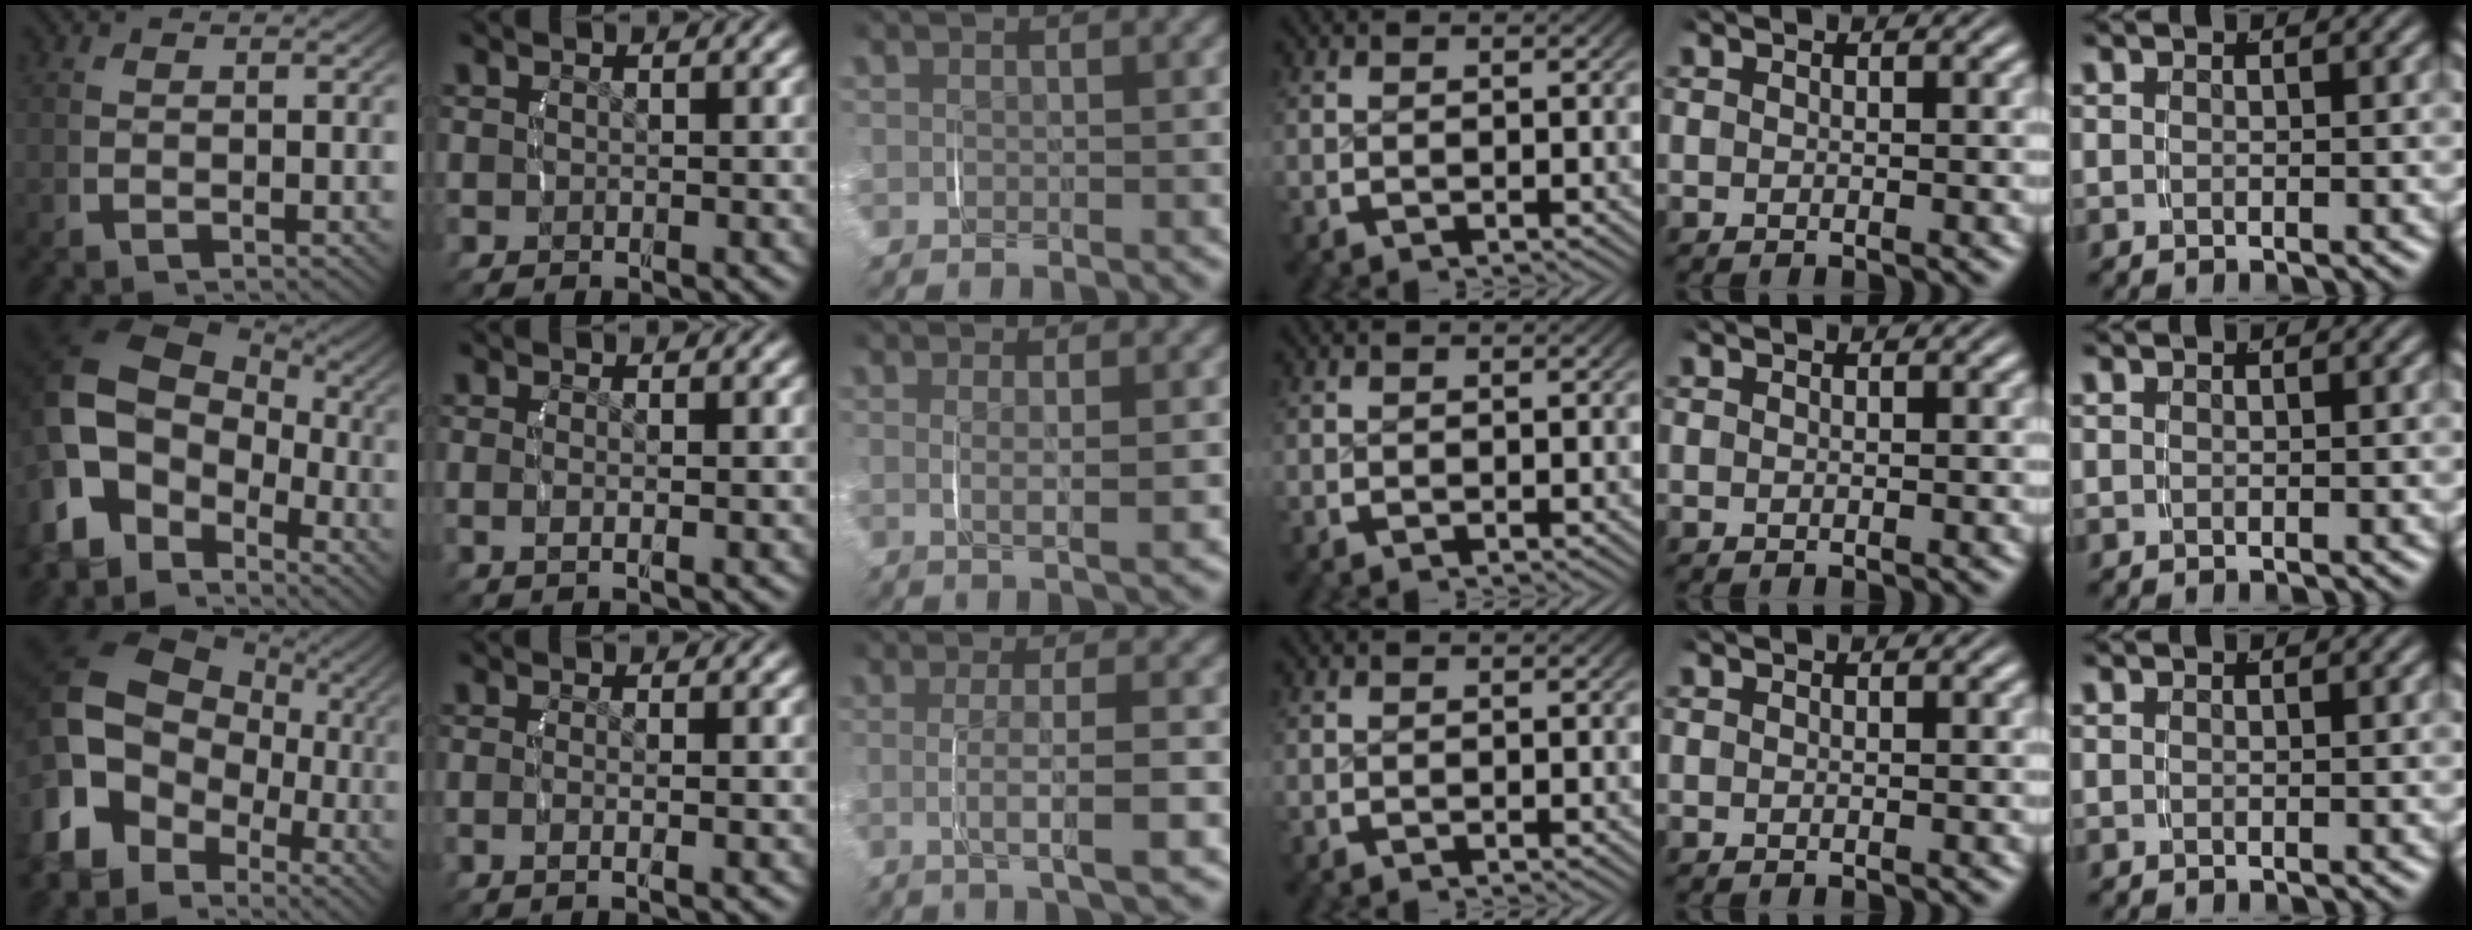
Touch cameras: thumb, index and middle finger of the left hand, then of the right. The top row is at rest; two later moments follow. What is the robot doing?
{"motion": "lift_and_place", "object": "napkin"}